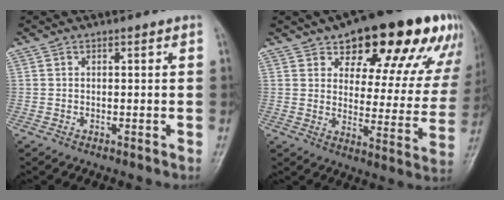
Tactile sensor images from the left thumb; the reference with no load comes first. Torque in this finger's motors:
{"motor_torque": [1.31, 1.40, 1.43, -1.34, 0.18]}